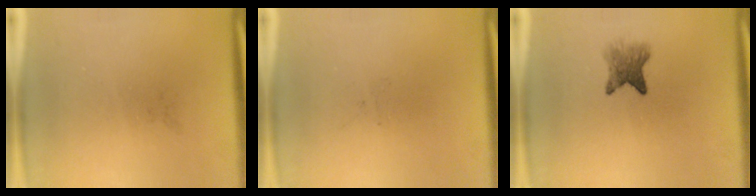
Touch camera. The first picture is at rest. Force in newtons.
{"total": 0.0}
{"total": 3.9}